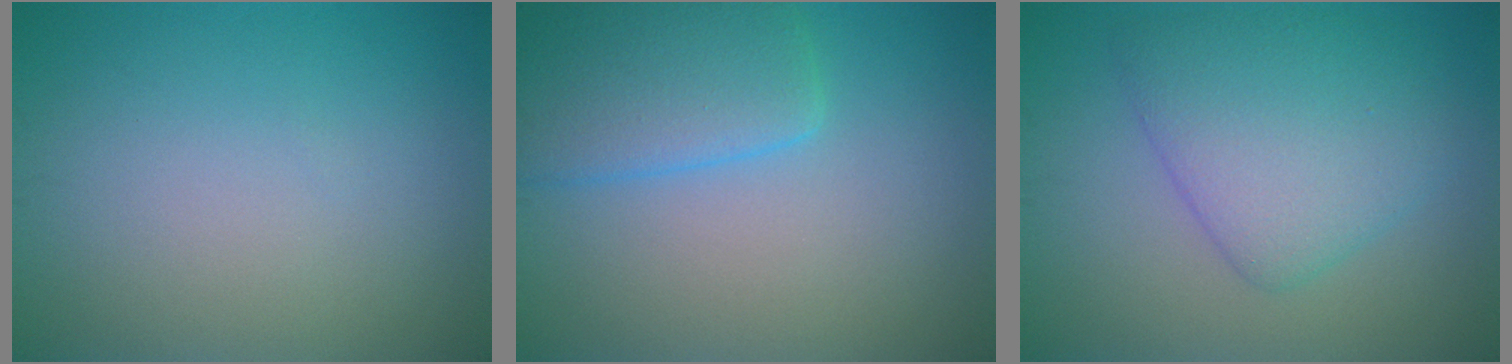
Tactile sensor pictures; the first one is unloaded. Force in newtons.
{"total": 5.1, "press": 5.1, "slide": 0.2}
{"total": 5.7, "press": 5.7, "slide": 0.1}